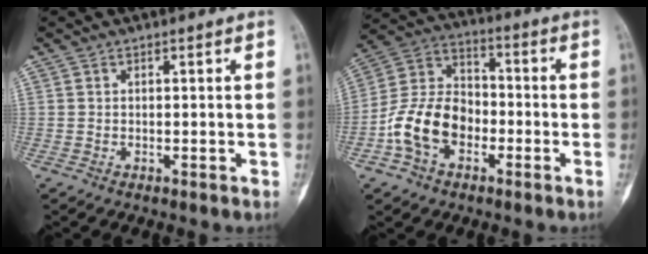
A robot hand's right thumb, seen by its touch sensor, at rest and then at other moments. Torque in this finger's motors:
{"motor_torque": [1.66, 1.63, 1.40, -0.81, 0.10]}